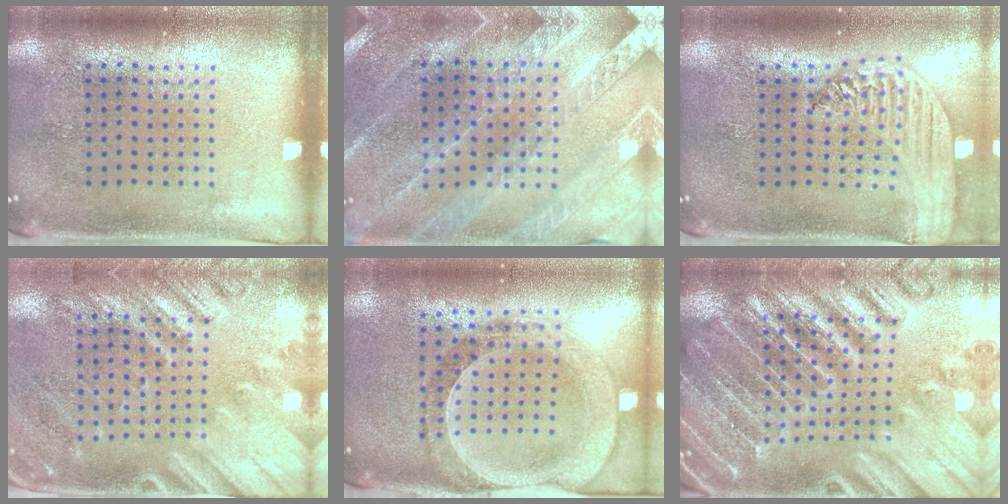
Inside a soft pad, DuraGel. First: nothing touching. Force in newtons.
{"total": 2.2, "press": 2.2, "slide": 0.2}
{"total": 2.9, "press": 2.3, "slide": 1.7}
{"total": 2.5, "press": 2.0, "slide": 1.6}
{"total": 1.5, "press": 1.5, "slide": 0.3}
{"total": 4.1, "press": 3.9, "slide": 1.4}